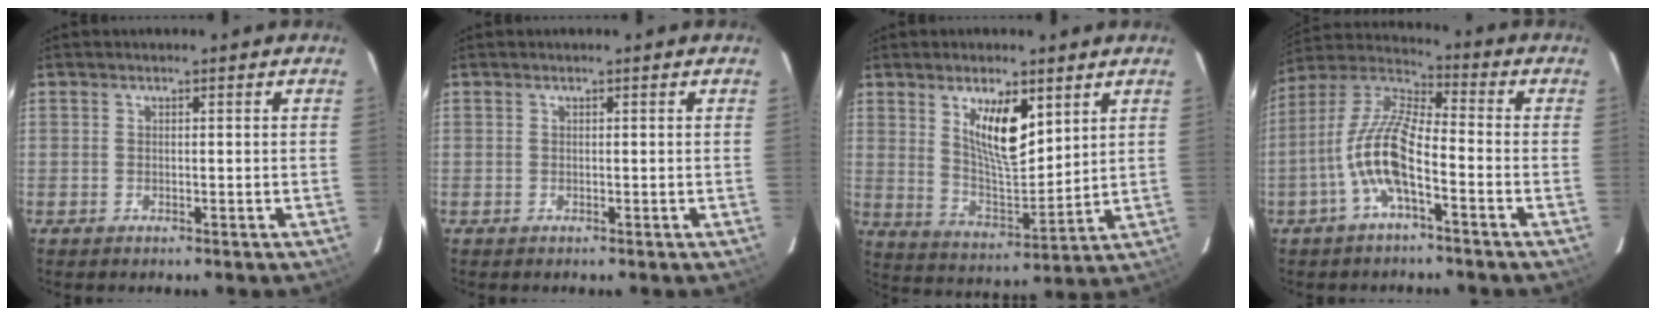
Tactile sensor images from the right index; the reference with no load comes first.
{"total": 0.0}
{"total": 11.2, "force": [5.4, 4.0, 9.0], "torque": [-0.155, -0.004, 0.109]}
{"total": 11.7, "force": [-4.5, 3.1, 10.3], "torque": [-0.217, 0.007, -0.093]}